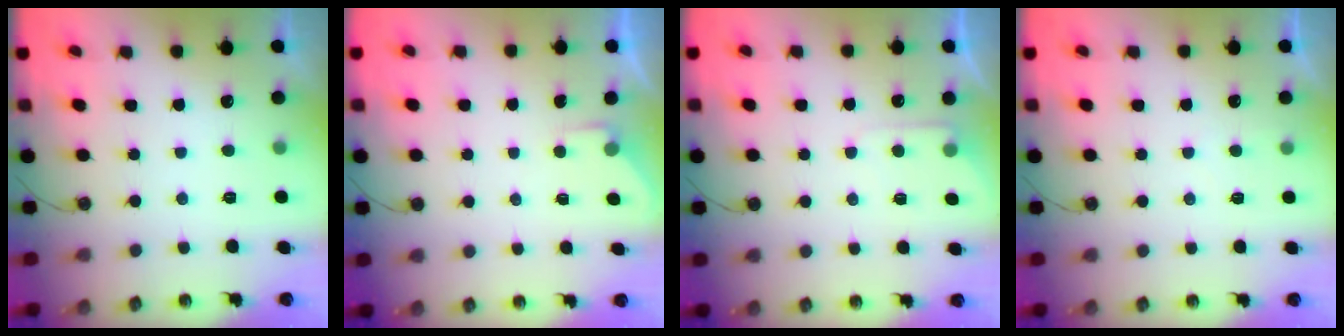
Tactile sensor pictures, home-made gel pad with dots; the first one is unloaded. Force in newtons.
{"total": 2.6, "press": 2.6, "slide": 0.5}
{"total": 4.9, "press": 4.9, "slide": 0.6}
{"total": 2.0, "press": 2.0, "slide": 0.3}